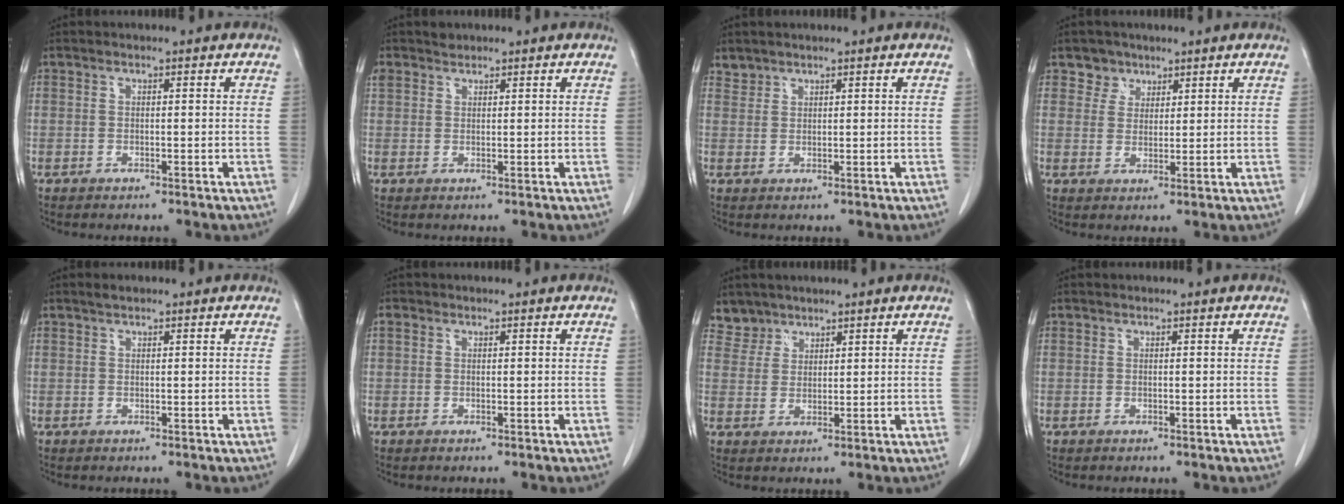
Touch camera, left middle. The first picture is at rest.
{"total": 2.0, "force": [1.7, 1.2, 0.1], "torque": [-0.007, 0.013, 0.031]}
{"total": 1.5, "force": [1.3, 0.6, -0.3], "torque": [0.009, 0.005, 0.025]}
{"total": 3.2, "force": [2.2, 2.3, -0.2], "torque": [0.008, 0.004, 0.033]}
{"total": 0.9, "force": [0.7, 0.2, 0.4], "torque": [-0.012, 0.006, 0.014]}
{"total": 0.6, "force": [0.3, 0.5, 0.2], "torque": [0.000, 0.006, 0.004]}
{"total": 3.4, "force": [2.8, 1.8, -0.7], "torque": [0.021, 0.004, 0.053]}
{"total": 0.0}